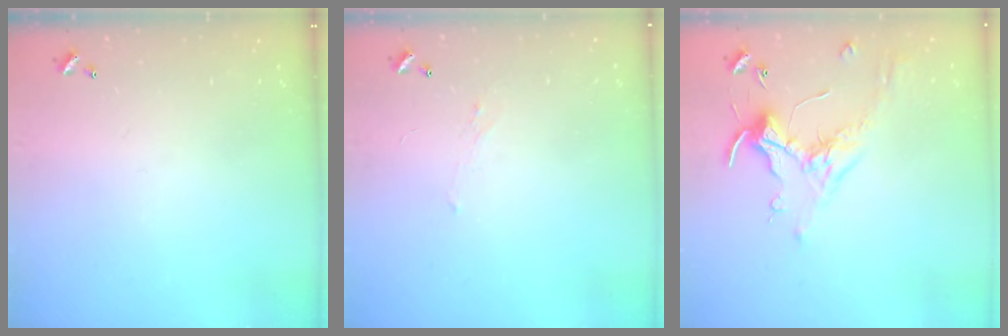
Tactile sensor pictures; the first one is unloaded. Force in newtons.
{"total": 1.3, "press": 1.1, "slide": 0.7}
{"total": 0.9, "press": 0.5, "slide": 0.7}